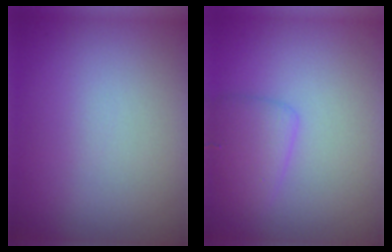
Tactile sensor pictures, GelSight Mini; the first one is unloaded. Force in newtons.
{"total": 2.4, "press": 2.4, "slide": 0.0}